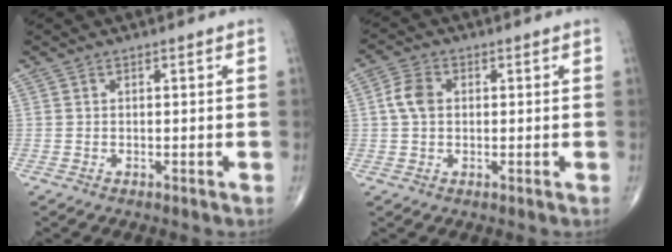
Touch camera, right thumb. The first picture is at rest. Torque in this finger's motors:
{"motor_torque": [-0.16, 0.22, 0.27, -0.12, 0.01]}